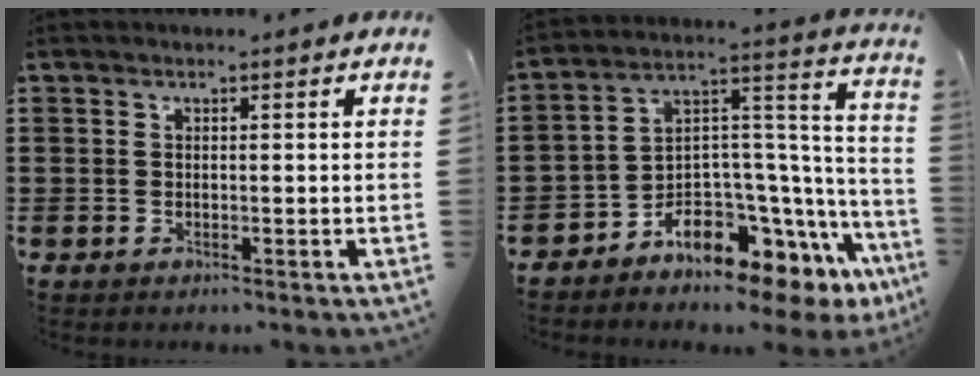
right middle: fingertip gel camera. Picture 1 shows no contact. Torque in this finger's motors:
{"motor_torque": [1.71, 0.41, 0.32, 0.17]}